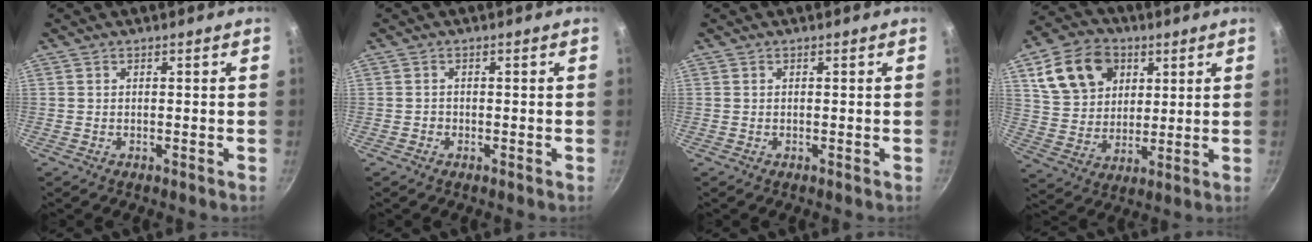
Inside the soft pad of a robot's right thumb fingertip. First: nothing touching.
{"total": 0.7, "force": [-0.4, 0.6, 0.1], "torque": [0.000, 0.004, -0.010]}
{"total": 0.0}
{"total": 15.4, "force": [6.0, 11.5, 8.2], "torque": [-0.125, -0.006, 0.111]}